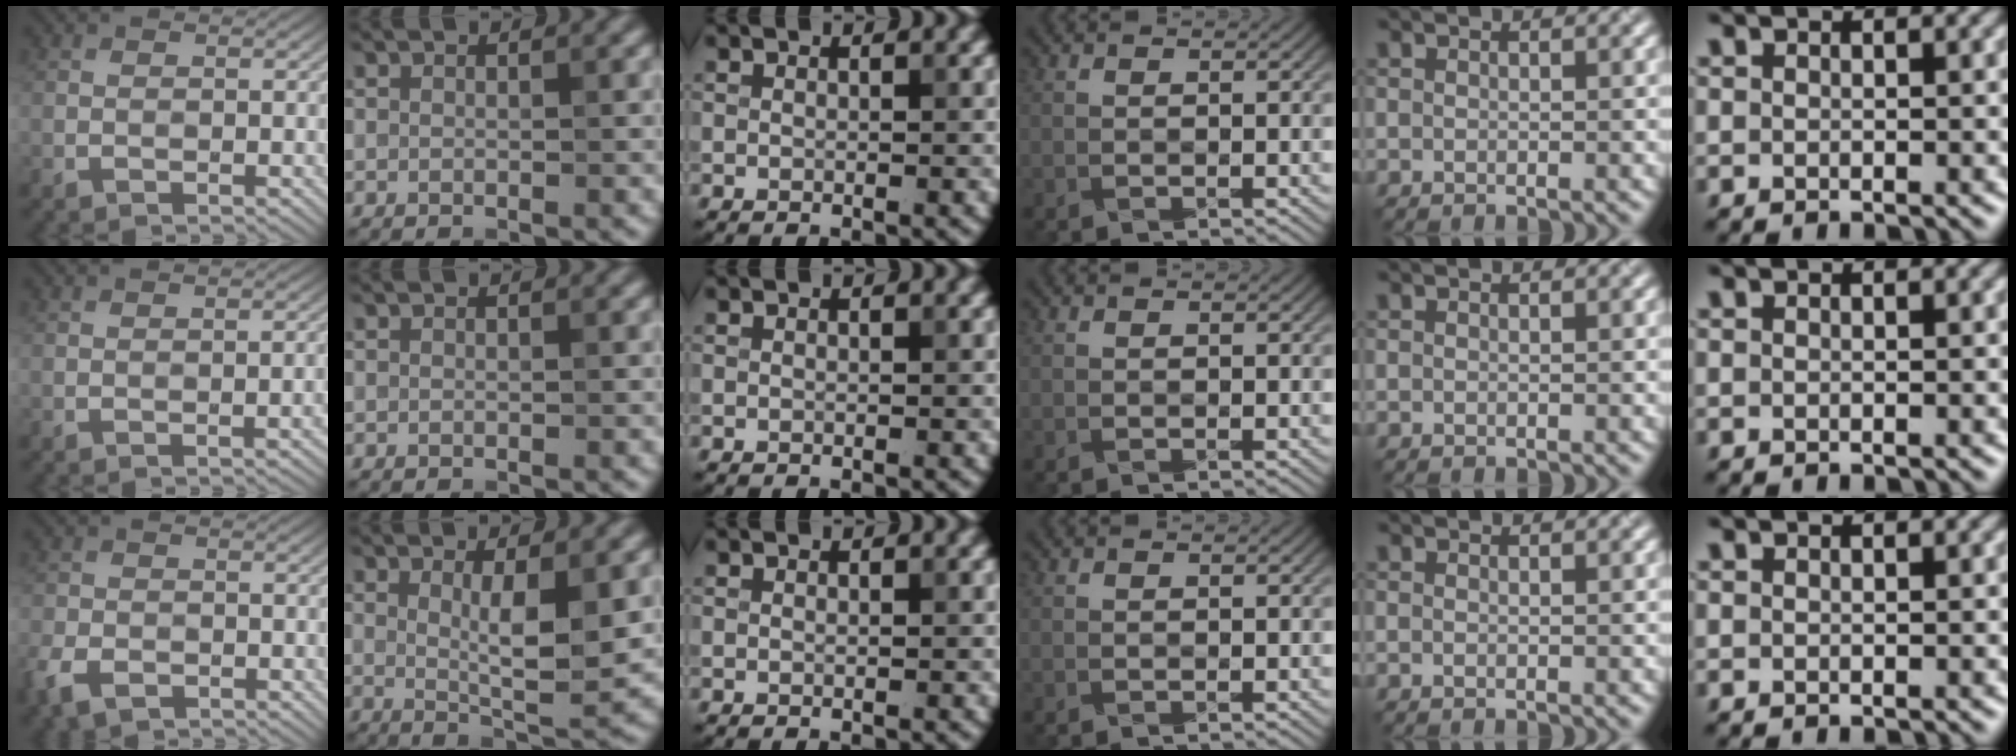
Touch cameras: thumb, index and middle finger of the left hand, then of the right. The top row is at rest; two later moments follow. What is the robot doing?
{"motion": "wrap", "object": "napkin"}